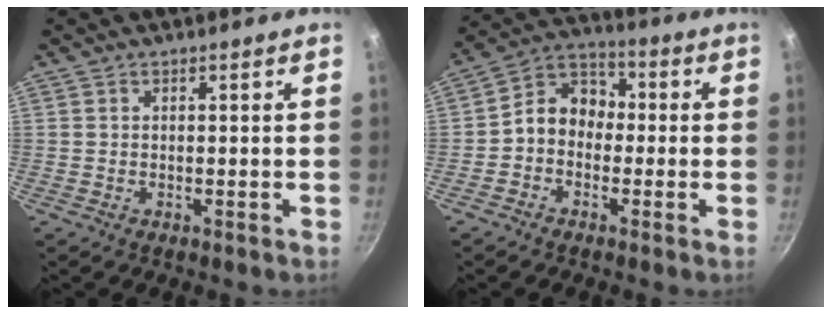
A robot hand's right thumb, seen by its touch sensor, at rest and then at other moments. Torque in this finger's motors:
{"motor_torque": [1.20, 1.07, 0.81, -0.58, 0.02]}